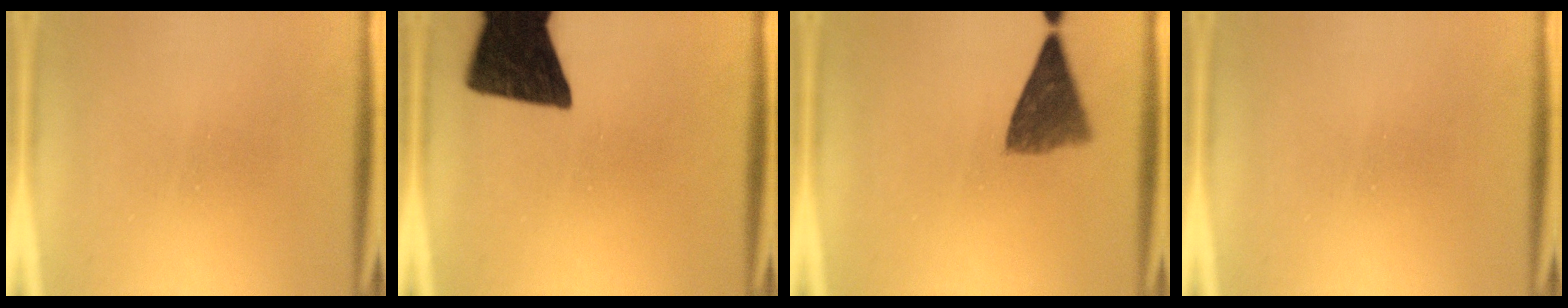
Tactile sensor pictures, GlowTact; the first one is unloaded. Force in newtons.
{"total": 15.7}
{"total": 7.2}
{"total": 0.0}